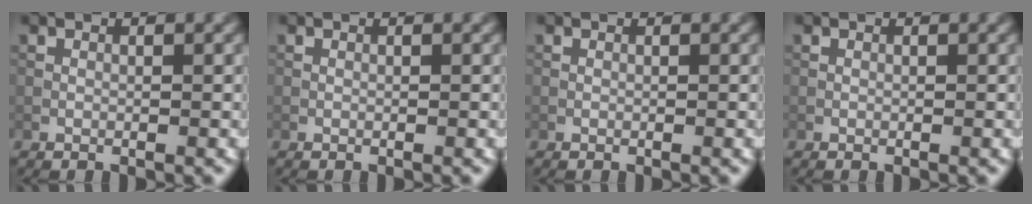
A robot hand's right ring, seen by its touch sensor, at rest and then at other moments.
{"total": 0.0}
{"total": 0.0}
{"total": 0.0}